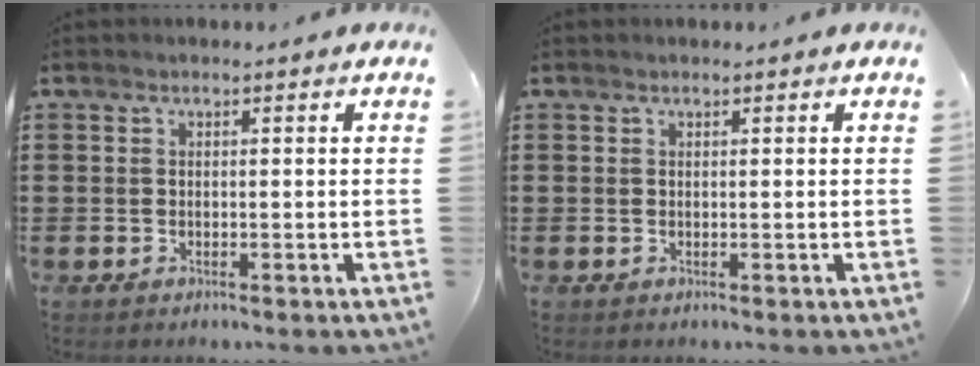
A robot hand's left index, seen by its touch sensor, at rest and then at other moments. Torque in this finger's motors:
{"motor_torque": [-0.05, -0.01, -0.01, -0.01]}